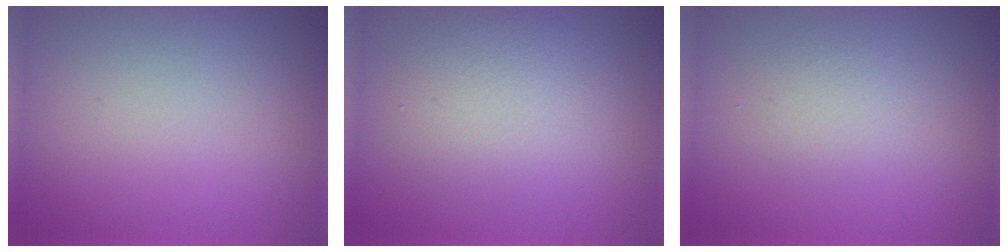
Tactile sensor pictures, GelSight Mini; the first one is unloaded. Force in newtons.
{"total": 4.3, "press": 4.3, "slide": 0.4}
{"total": 1.6, "press": 1.6, "slide": 0.1}